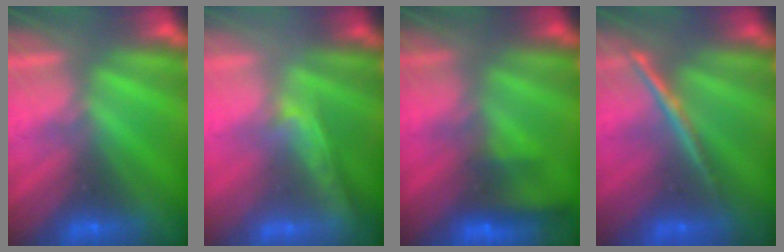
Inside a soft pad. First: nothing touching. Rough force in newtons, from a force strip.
{"total": 1.8}
{"total": 10.8}
{"total": 1.8}